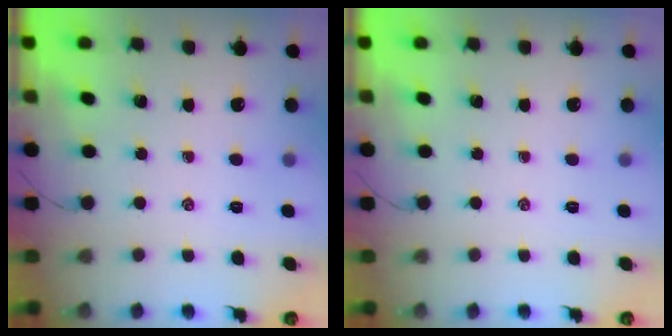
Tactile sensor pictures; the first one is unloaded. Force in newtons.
{"total": 0.0}